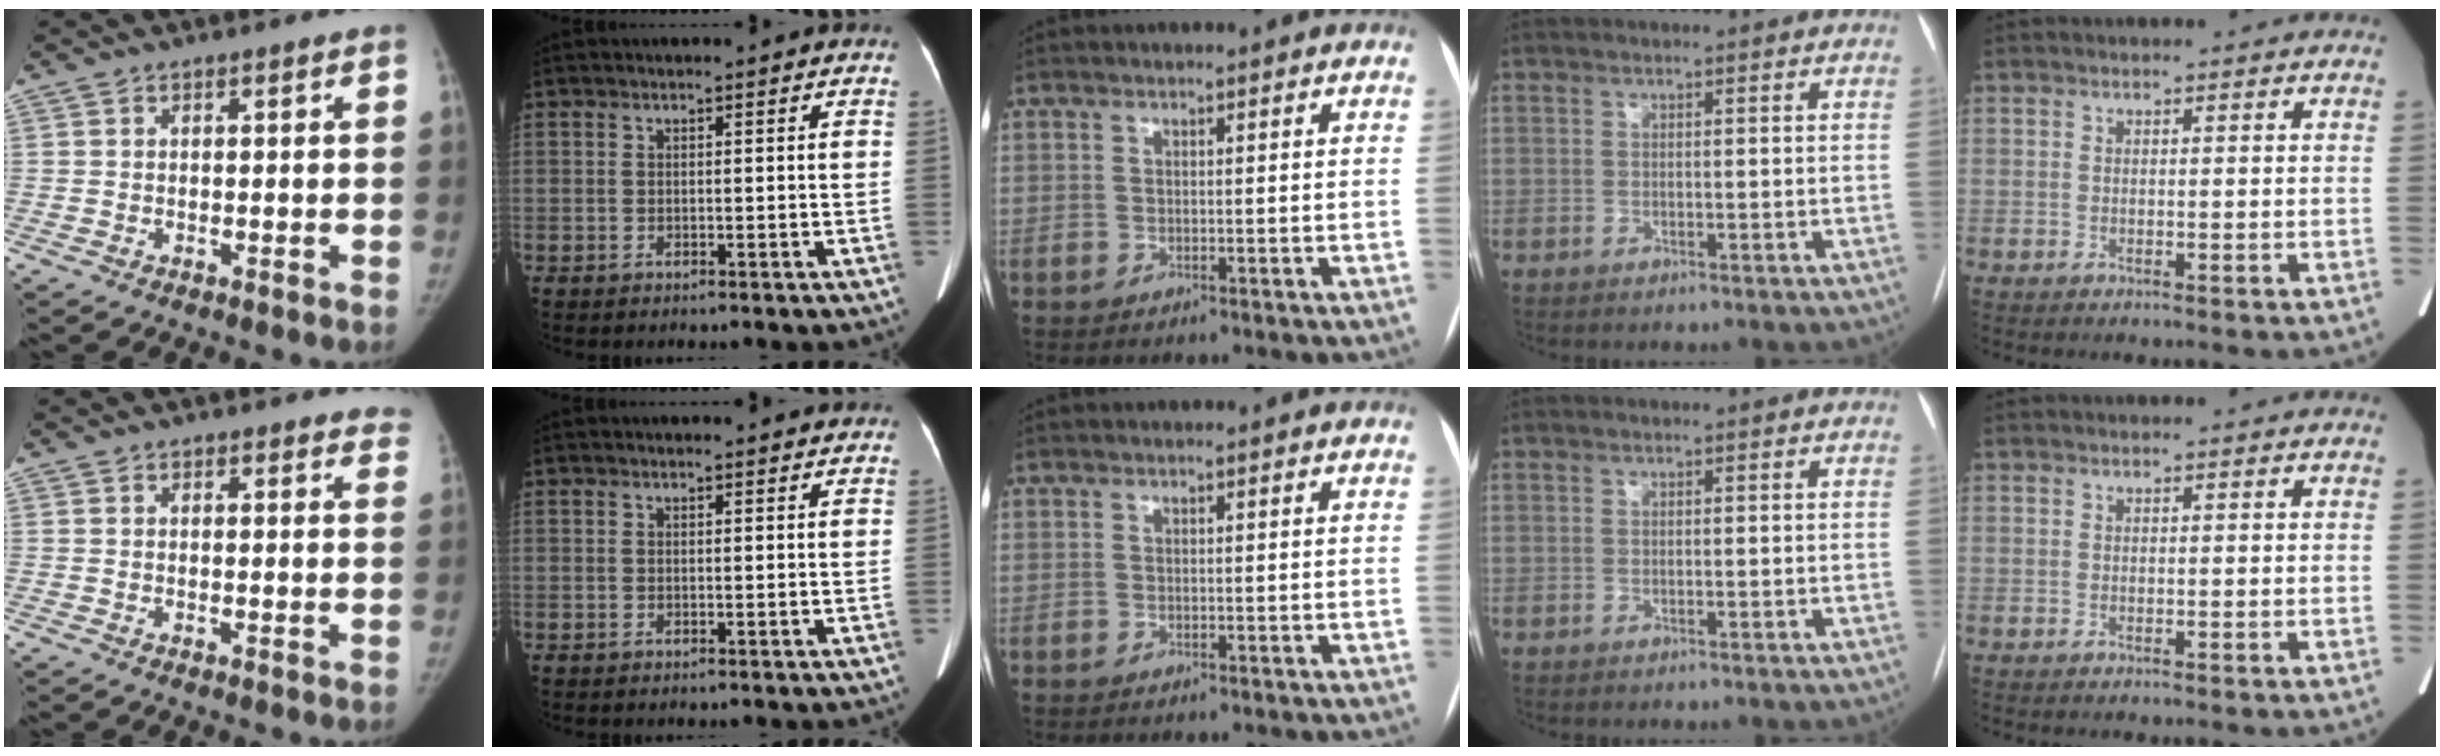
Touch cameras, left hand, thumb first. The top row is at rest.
{"thumb": {"total": 5.2, "force": [4.6, 2.2, 1.2], "torque": [0.034, -0.015, 0.036]}, "index": {"total": 3.3, "force": [3.1, 0.6, 0.9], "torque": [-0.009, -0.008, 0.025]}}